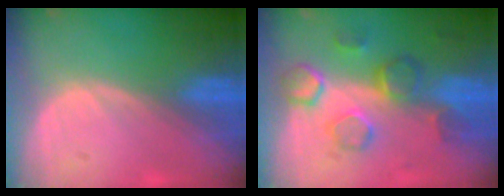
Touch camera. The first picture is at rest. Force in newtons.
{"total": 8.4, "press": 7.6, "slide": 3.6}